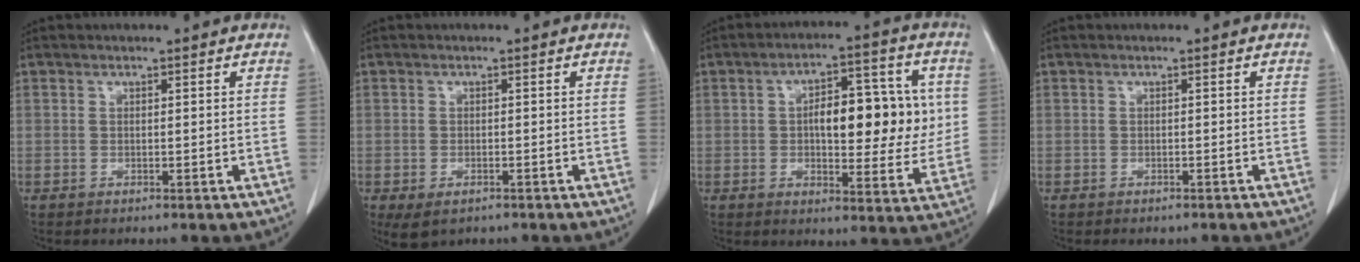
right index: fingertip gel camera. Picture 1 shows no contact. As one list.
[{"total": 3.4, "force": [-1.8, 1.9, 2.2], "torque": [-0.041, -0.008, -0.019]}, {"total": 13.3, "force": [1.5, 5.6, 12.0], "torque": [-0.165, 0.026, 0.027]}, {"total": 2.2, "force": [-1.8, 1.1, 0.5], "torque": [-0.009, -0.001, -0.022]}]